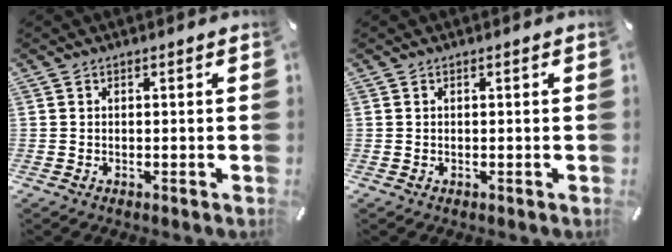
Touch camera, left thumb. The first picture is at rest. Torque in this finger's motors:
{"motor_torque": [0.08, 0.13, -0.04, 0.01, 0.00]}